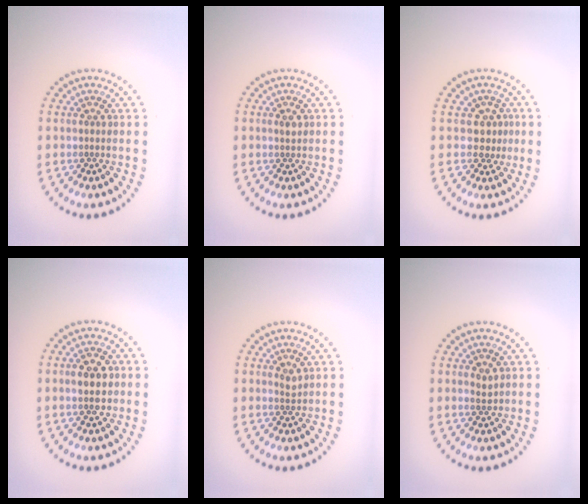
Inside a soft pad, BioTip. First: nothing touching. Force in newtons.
{"total": 0.8, "press": 0.7, "slide": 0.3}
{"total": 2.0, "press": 1.6, "slide": 1.2}
{"total": 2.8, "press": 2.8, "slide": 0.1}
{"total": 0.9, "press": 0.7, "slide": 0.5}
{"total": 1.0, "press": 0.9, "slide": 0.5}